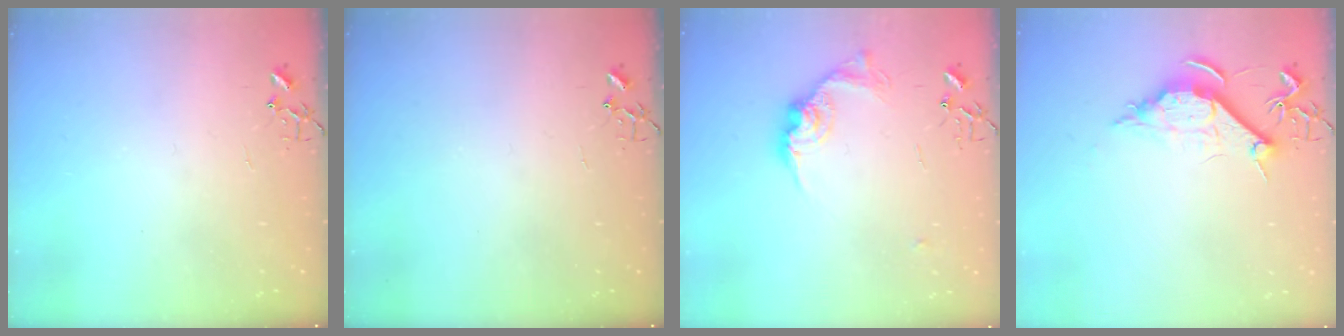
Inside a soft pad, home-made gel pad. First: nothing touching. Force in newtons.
{"total": 0.0}
{"total": 13.4, "press": 13.3, "slide": 0.8}
{"total": 9.3, "press": 9.2, "slide": 1.0}